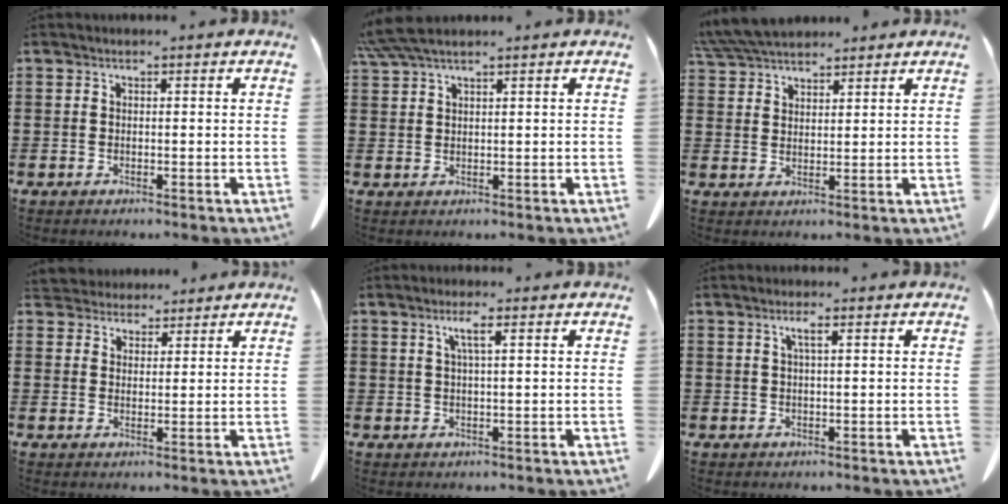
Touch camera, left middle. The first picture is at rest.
{"total": 3.9, "force": [3.2, 0.4, 2.3], "torque": [-0.054, -0.002, 0.061]}
{"total": 6.1, "force": [5.7, 1.3, 1.8], "torque": [-0.053, -0.011, 0.109]}
{"total": 3.4, "force": [3.1, 1.3, 0.0], "torque": [-0.012, -0.005, 0.061]}
{"total": 2.9, "force": [1.1, 0.2, 2.7], "torque": [-0.056, 0.003, 0.018]}
{"total": 1.9, "force": [0.7, 0.2, 1.8], "torque": [-0.036, 0.001, 0.011]}